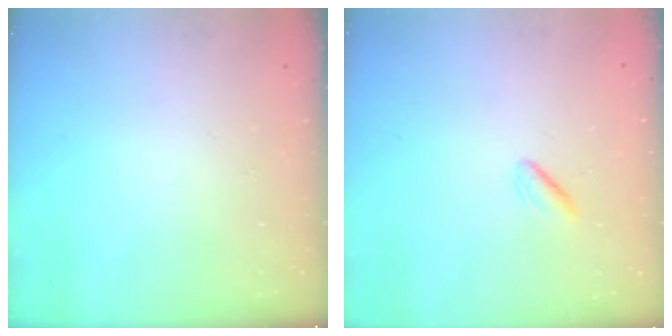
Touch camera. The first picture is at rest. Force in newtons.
{"total": 1.4, "press": 1.1, "slide": 0.9}